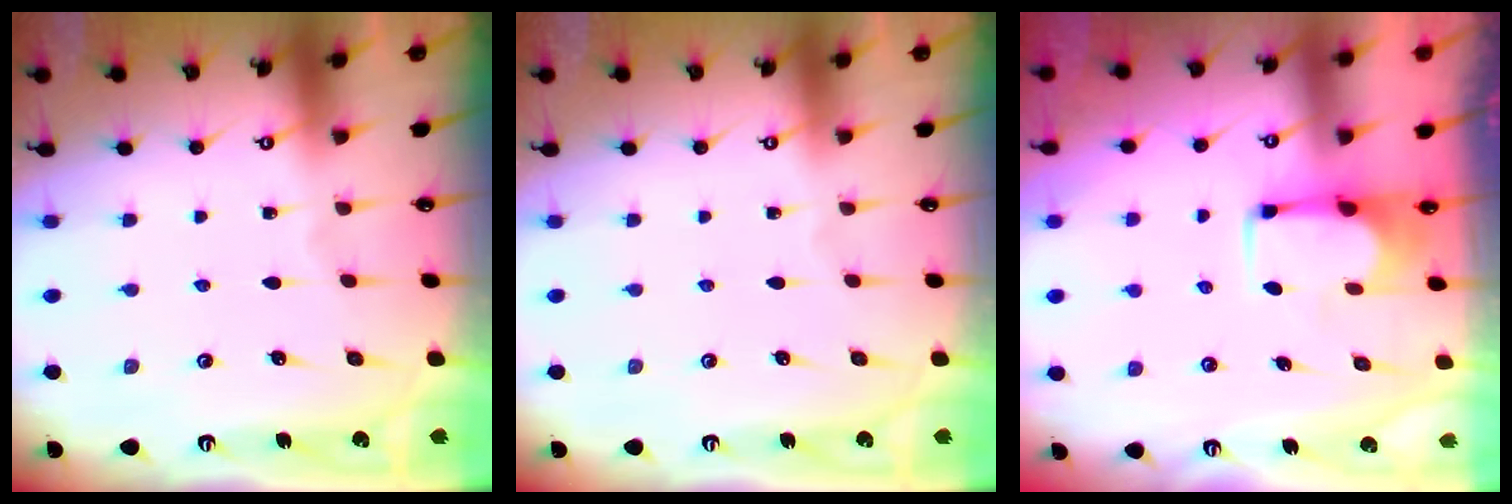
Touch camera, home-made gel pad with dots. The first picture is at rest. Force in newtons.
{"total": 0.0}
{"total": 1.8, "press": 1.7, "slide": 0.5}